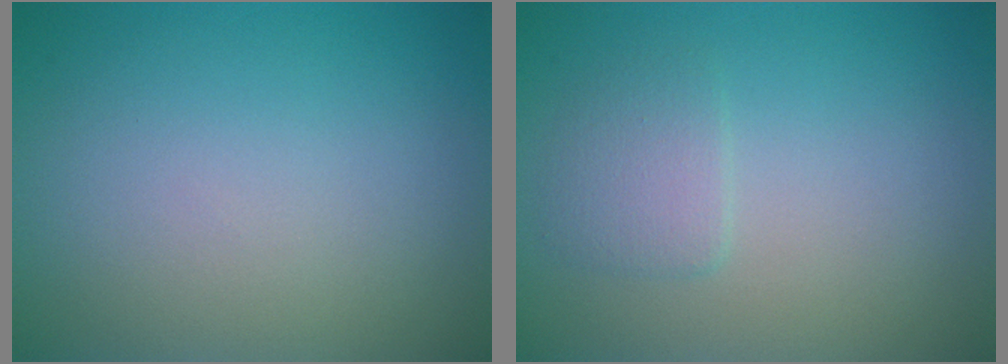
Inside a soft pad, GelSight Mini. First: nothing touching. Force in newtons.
{"total": 1.6, "press": 1.6, "slide": 0.3}